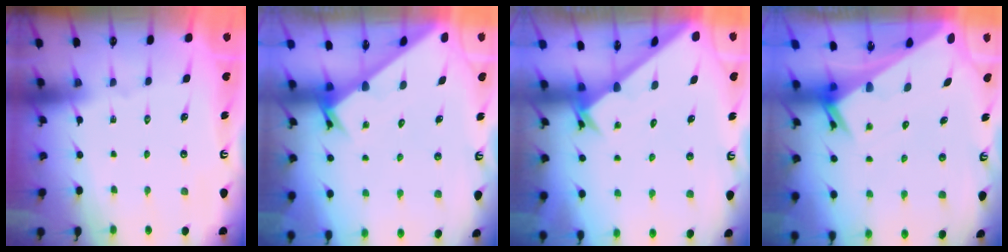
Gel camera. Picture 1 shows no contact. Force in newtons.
{"total": 2.8, "press": 2.8, "slide": 0.1}
{"total": 2.4, "press": 2.4, "slide": 0.2}
{"total": 4.0, "press": 4.0, "slide": 0.3}